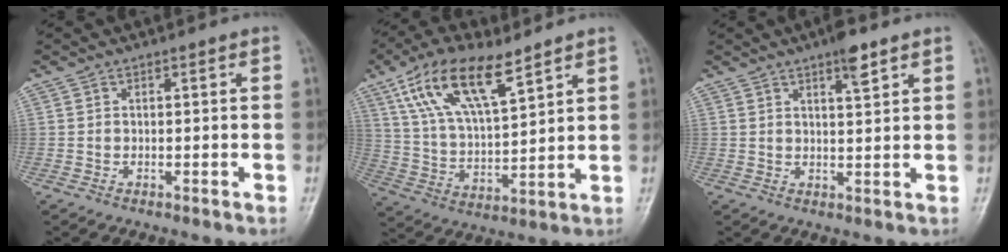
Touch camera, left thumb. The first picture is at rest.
{"total": 15.7, "force": [9.1, 5.9, 11.3], "torque": [-0.195, -0.024, 0.178]}
{"total": 4.6, "force": [2.9, 1.1, 3.3], "torque": [-0.047, -0.014, 0.044]}